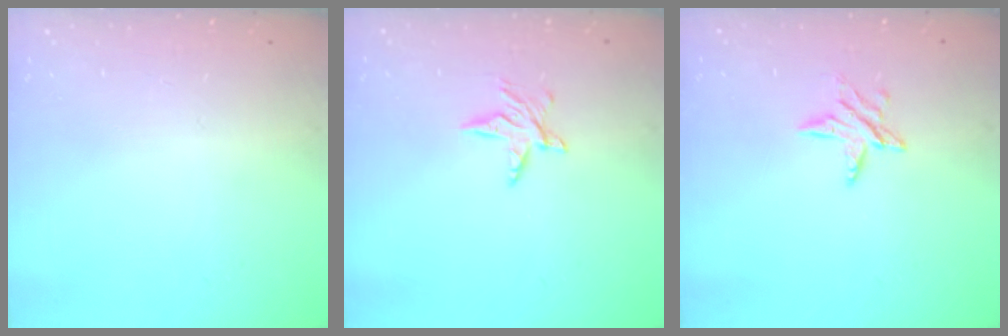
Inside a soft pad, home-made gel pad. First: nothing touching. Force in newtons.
{"total": 4.9, "press": 4.9, "slide": 0.5}
{"total": 6.7, "press": 6.6, "slide": 0.7}